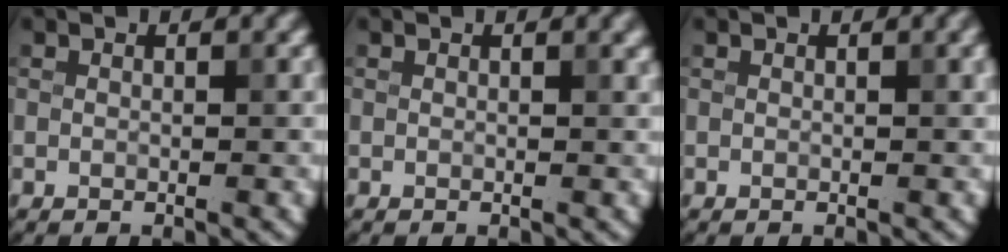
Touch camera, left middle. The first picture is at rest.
{"total": 0.7, "force": [0.5, 0.1, 0.5], "torque": [-0.005, 0.004, 0.006]}
{"total": 1.0, "force": [0.4, 0.2, 0.9], "torque": [-0.010, 0.007, 0.004]}